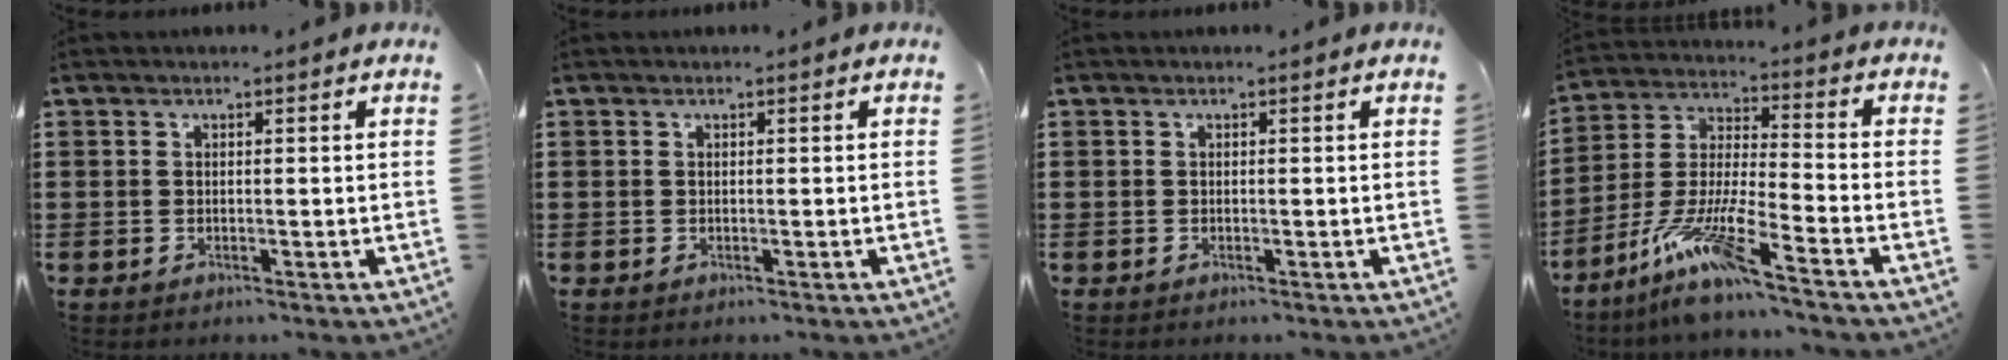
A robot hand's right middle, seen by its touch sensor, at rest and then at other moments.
{"total": 0.6, "force": [-0.5, 0.3, 0.1], "torque": [-0.004, 0.001, -0.010]}
{"total": 0.0}
{"total": 10.6, "force": [-7.9, 0.0, 7.0], "torque": [-0.154, -0.013, -0.162]}